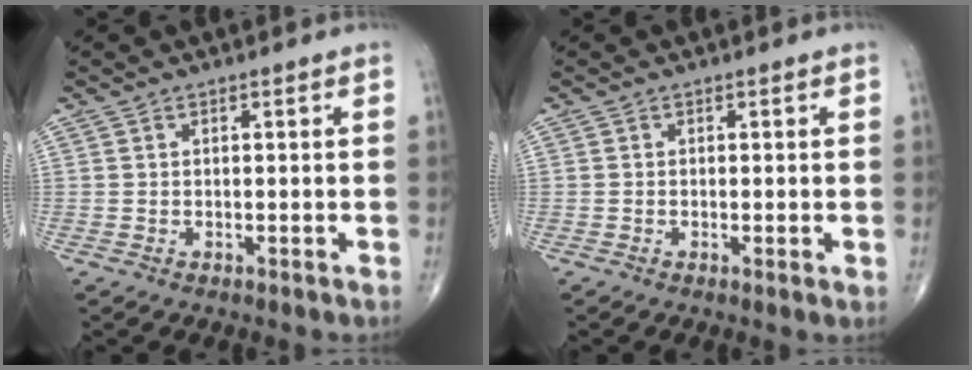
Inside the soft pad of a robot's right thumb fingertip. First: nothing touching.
{"total": 1.1, "force": [-0.1, 0.1, 1.1], "torque": [-0.021, -0.006, -0.005]}